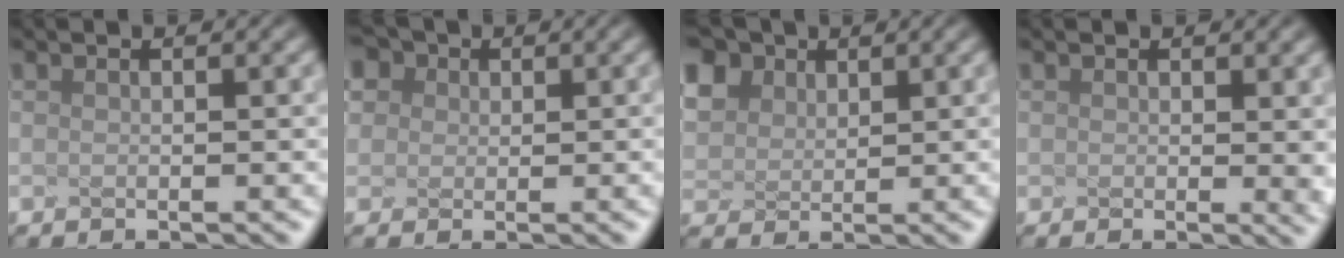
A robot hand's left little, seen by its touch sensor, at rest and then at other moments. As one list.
[{"total": 3.0, "force": [1.8, 2.3, 0.8], "torque": [-0.065, 0.008, 0.060]}, {"total": 5.3, "force": [3.3, 3.6, 1.9], "torque": [-0.120, 0.019, 0.094]}, {"total": 1.5, "force": [0.5, 0.1, 1.4], "torque": [-0.028, 0.000, 0.030]}]